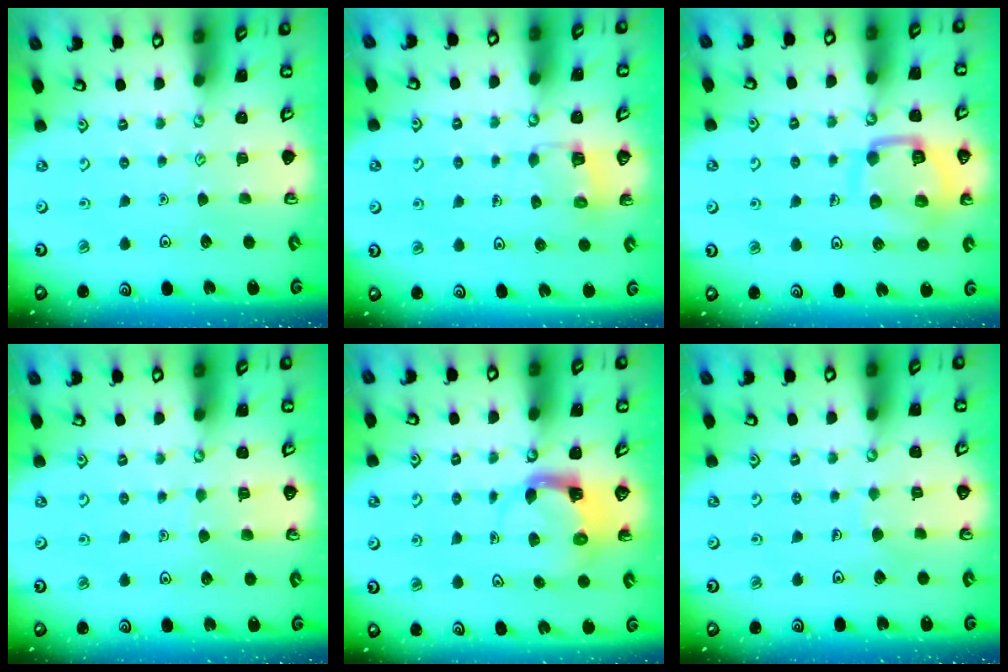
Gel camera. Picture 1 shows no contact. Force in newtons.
{"total": 3.7, "press": 3.7, "slide": 0.1}
{"total": 12.4, "press": 12.3, "slide": 1.2}
{"total": 3.5, "press": 3.5, "slide": 0.2}
{"total": 4.0, "press": 3.9, "slide": 0.8}
{"total": 3.6, "press": 3.6, "slide": 0.2}